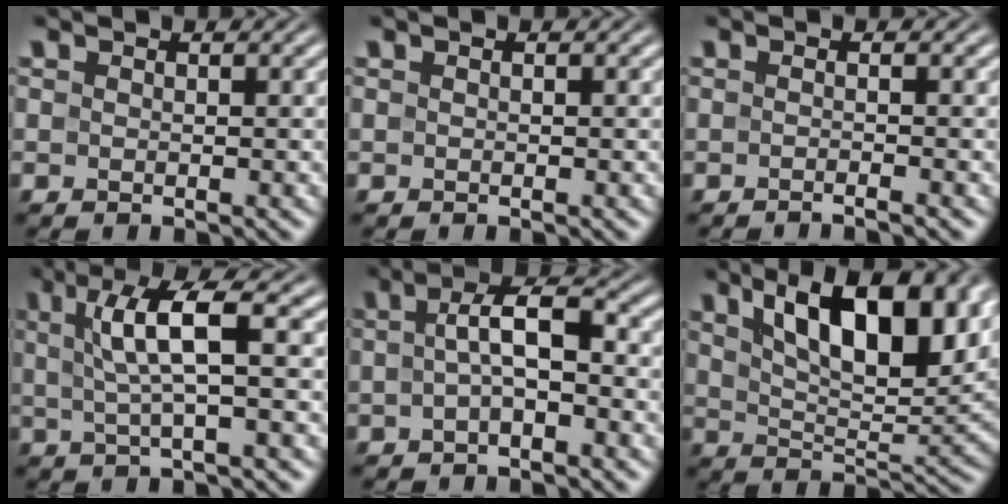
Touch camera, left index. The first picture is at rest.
{"total": 0.0}
{"total": 1.8, "force": [-0.6, 0.6, 1.6], "torque": [-0.007, -0.008, -0.025]}
{"total": 5.6, "force": [1.2, 1.1, 5.4], "torque": [-0.096, 0.010, 0.021]}
{"total": 4.0, "force": [-0.1, 1.3, 3.7], "torque": [-0.069, 0.011, -0.006]}
{"total": 11.6, "force": [5.5, 4.6, 9.1], "torque": [-0.137, 0.008, 0.092]}